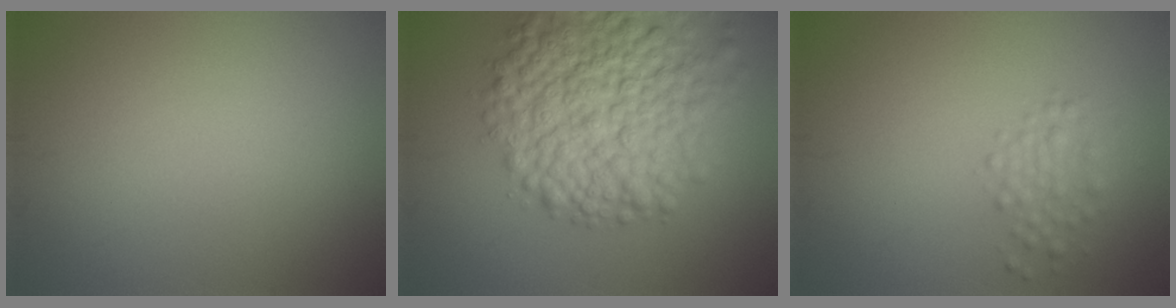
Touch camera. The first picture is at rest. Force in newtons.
{"total": 10.1, "press": 10.1, "slide": 0.5}
{"total": 1.9, "press": 1.9, "slide": 0.1}